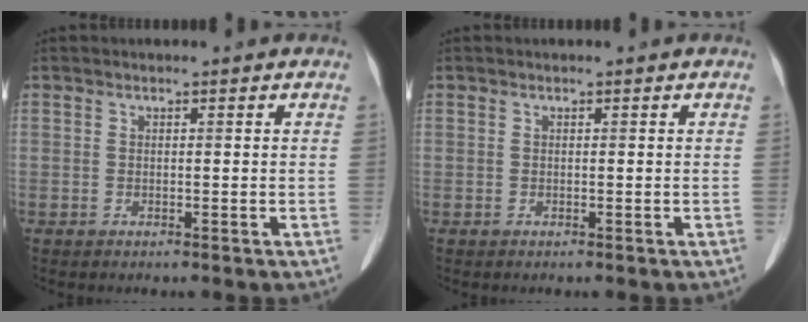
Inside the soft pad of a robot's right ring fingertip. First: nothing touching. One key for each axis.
{"total": 0.0}